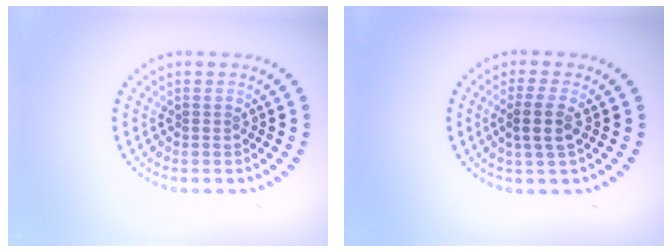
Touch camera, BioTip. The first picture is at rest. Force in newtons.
{"total": 2.5, "press": 2.2, "slide": 1.2}